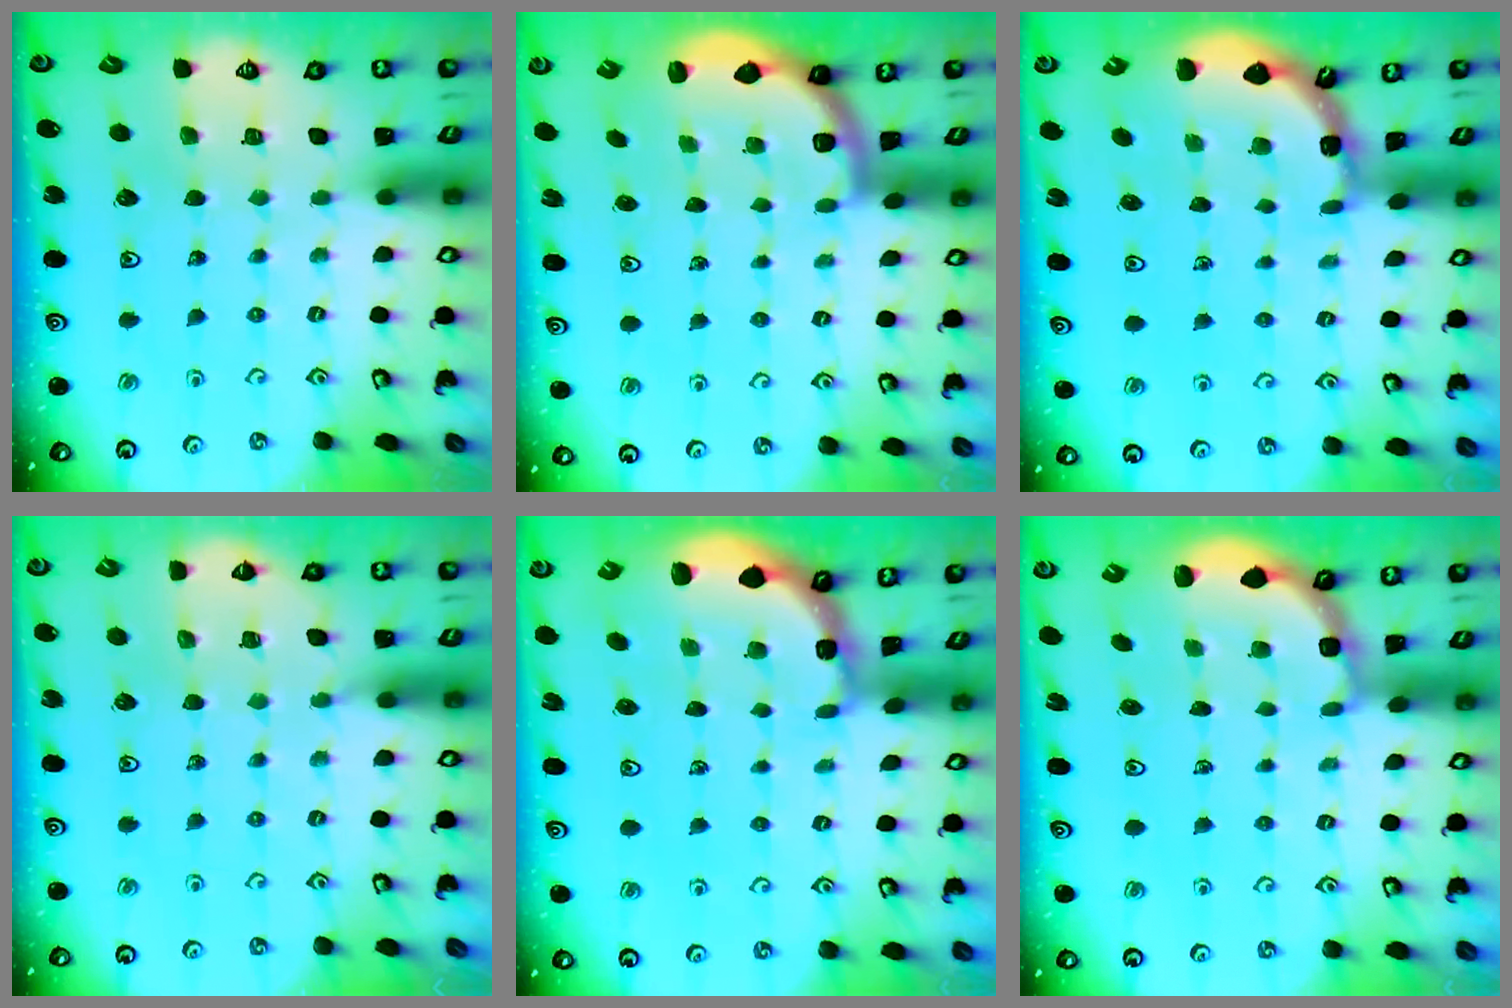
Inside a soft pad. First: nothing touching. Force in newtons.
{"total": 1.9, "press": 1.8, "slide": 0.5}
{"total": 1.8, "press": 1.8, "slide": 0.1}
{"total": 3.6, "press": 2.9, "slide": 2.3}
{"total": 1.3, "press": 1.3, "slide": 0.2}
{"total": 2.5, "press": 1.9, "slide": 1.6}